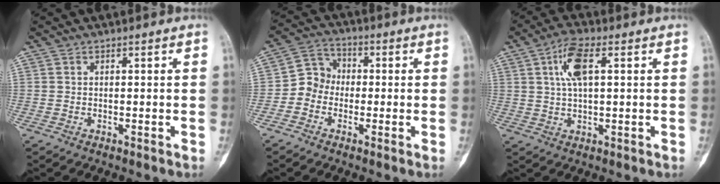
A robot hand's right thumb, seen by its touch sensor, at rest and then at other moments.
{"total": 6.1, "force": [-1.6, 5.4, 2.2], "torque": [-0.009, 0.026, -0.047]}
{"total": 7.3, "force": [2.2, 2.8, 6.4], "torque": [-0.126, 0.006, 0.040]}